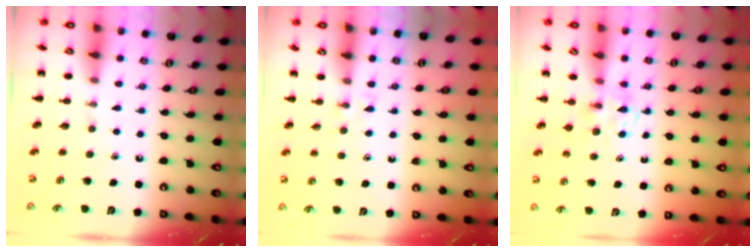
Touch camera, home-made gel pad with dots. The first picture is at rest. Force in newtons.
{"total": 2.8, "press": 2.5, "slide": 1.1}
{"total": 4.0, "press": 3.8, "slide": 1.3}